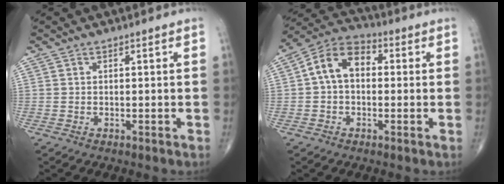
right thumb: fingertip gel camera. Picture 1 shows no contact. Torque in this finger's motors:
{"motor_torque": [0.06, 0.13, 0.81, 0.03, 0.06]}